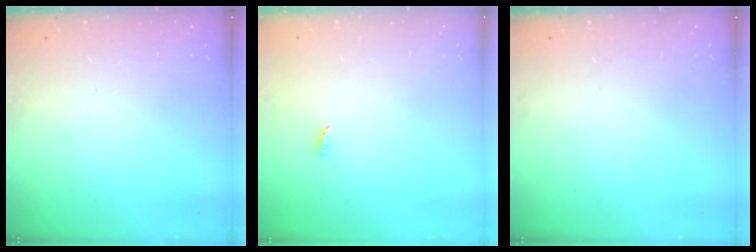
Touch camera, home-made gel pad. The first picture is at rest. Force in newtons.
{"total": 2.8, "press": 2.7, "slide": 0.3}
{"total": 0.0}